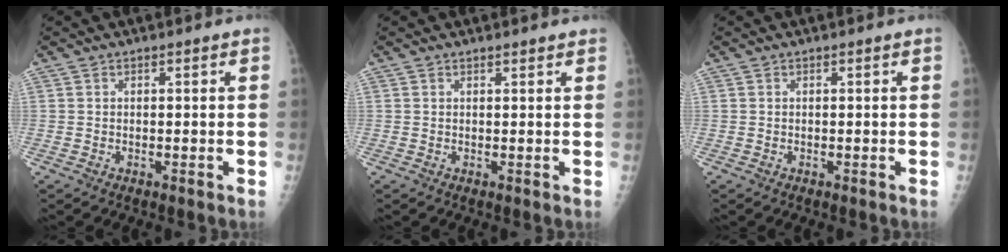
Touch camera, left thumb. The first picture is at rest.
{"total": 1.2, "force": [1.0, 0.3, 0.5], "torque": [-0.004, -0.003, 0.014]}
{"total": 0.0}